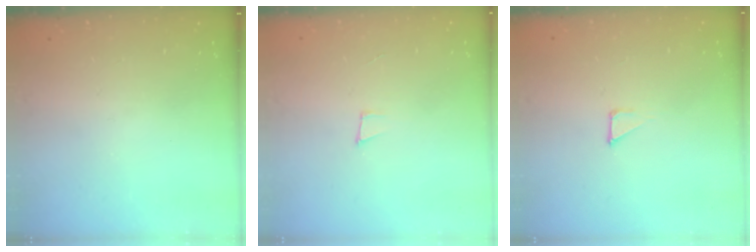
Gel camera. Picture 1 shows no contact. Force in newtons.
{"total": 3.7, "press": 2.5, "slide": 2.6}
{"total": 1.3, "press": 1.3, "slide": 0.0}